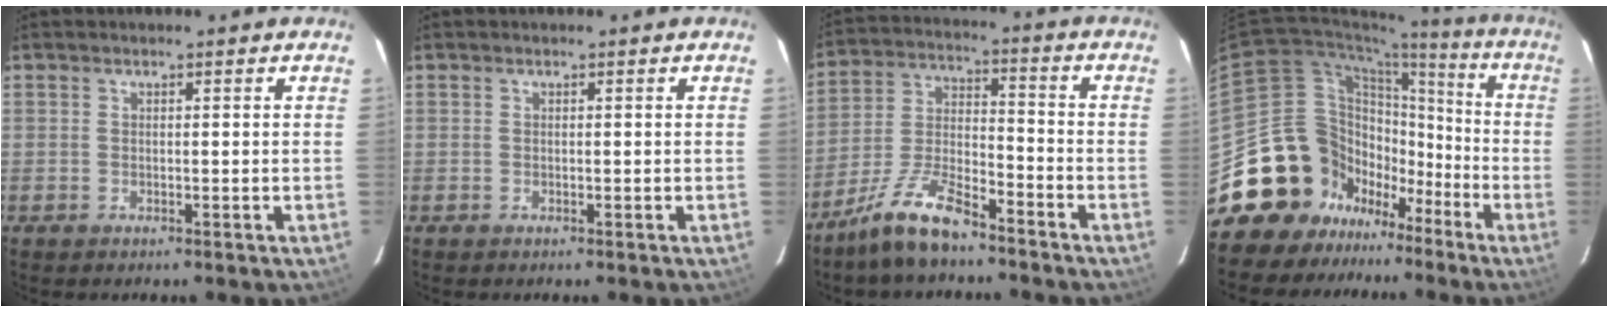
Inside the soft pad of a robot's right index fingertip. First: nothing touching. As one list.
[{"total": 0.0}, {"total": 11.5, "force": [-8.9, 3.0, 6.6], "torque": [-0.145, 0.007, -0.169]}, {"total": 18.9, "force": [-10.7, 15.3, 3.4], "torque": [-0.083, 0.083, -0.164]}]